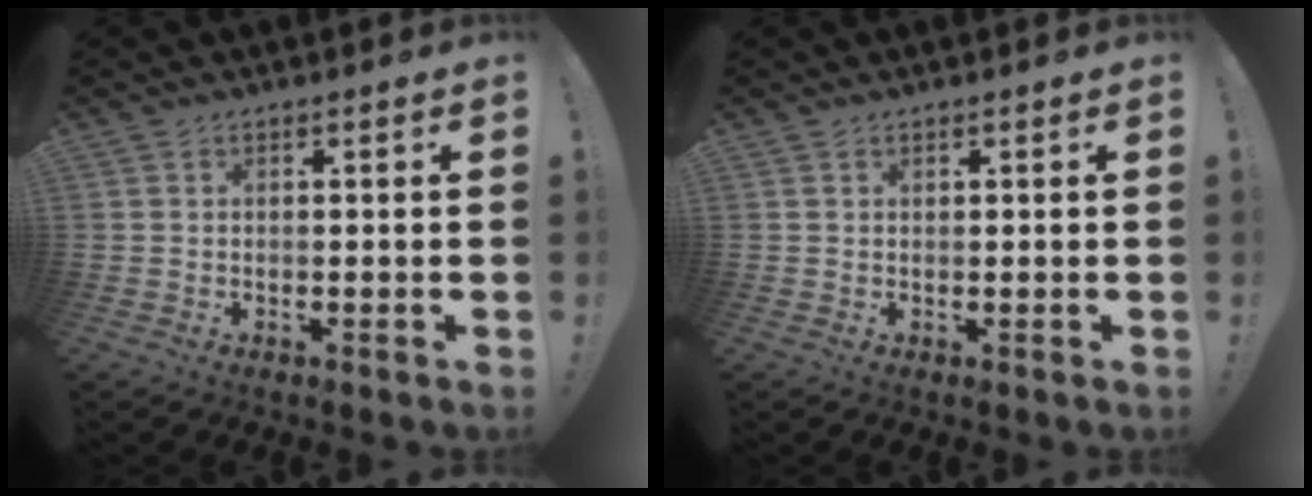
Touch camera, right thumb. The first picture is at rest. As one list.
[{"total": 0.6, "force": [0.6, 0.2, 0.0], "torque": [0.007, -0.002, 0.011]}]